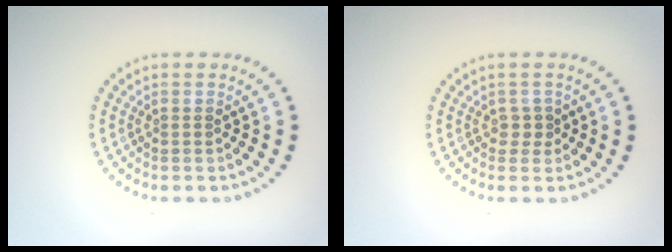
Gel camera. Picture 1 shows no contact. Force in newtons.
{"total": 1.2, "press": 1.0, "slide": 0.7}